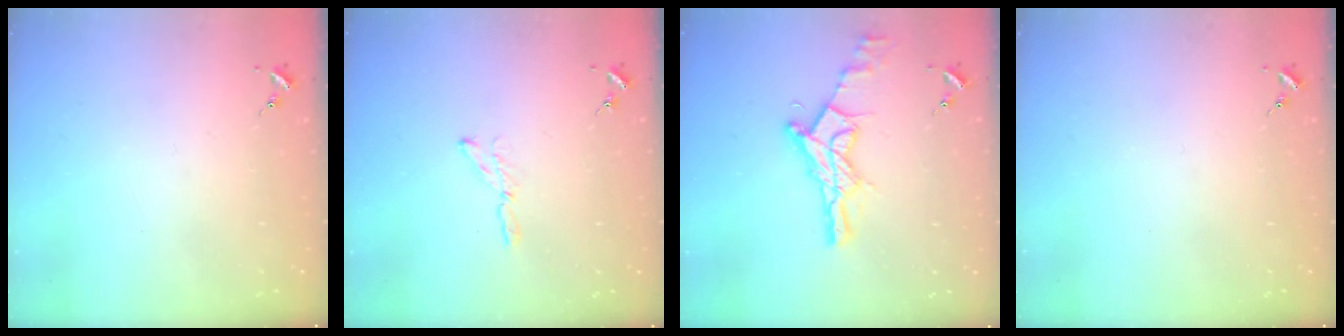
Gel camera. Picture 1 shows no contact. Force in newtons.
{"total": 3.9, "press": 3.8, "slide": 0.4}
{"total": 15.5, "press": 15.5, "slide": 1.2}
{"total": 0.0}